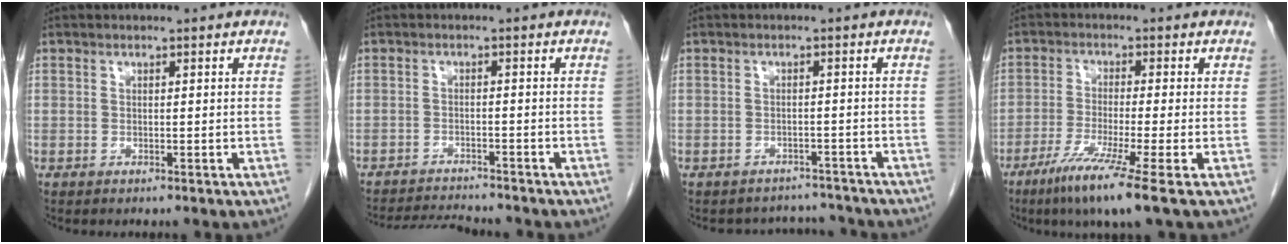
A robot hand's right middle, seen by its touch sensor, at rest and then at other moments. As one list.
[{"total": 6.8, "force": [-6.7, 0.1, 1.4], "torque": [-0.021, -0.010, -0.108]}, {"total": 5.2, "force": [-5.0, 1.5, -0.8], "torque": [0.010, 0.019, -0.061]}, {"total": 8.7, "force": [-5.2, -1.4, 6.8], "torque": [-0.124, -0.030, -0.097]}]